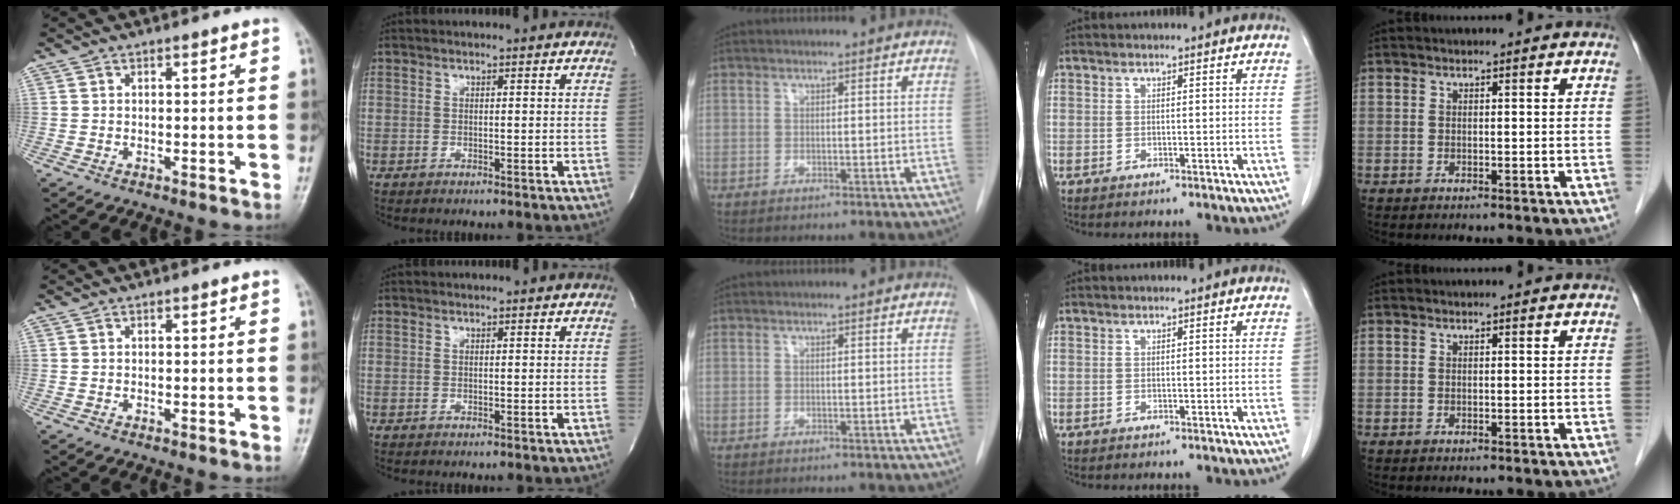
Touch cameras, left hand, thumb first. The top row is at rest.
{}